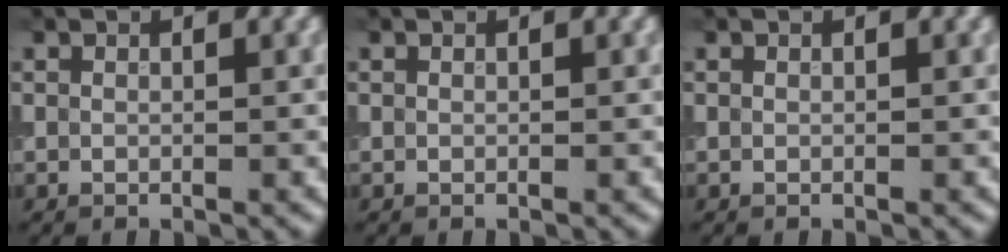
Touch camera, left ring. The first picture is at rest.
{"total": 0.0}
{"total": 0.0}